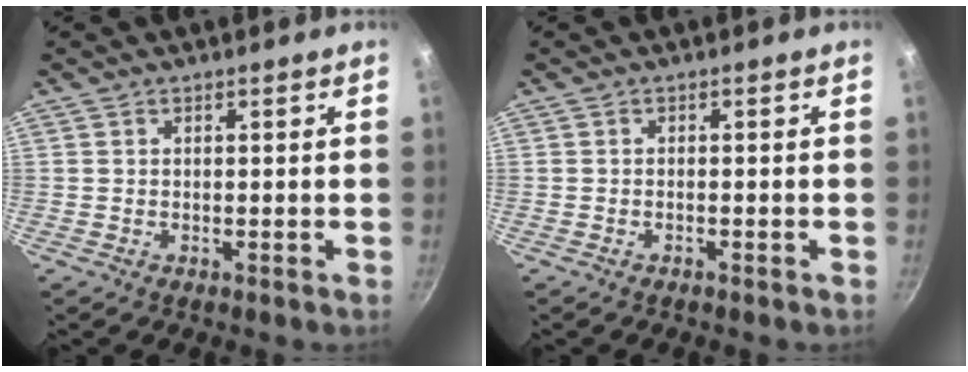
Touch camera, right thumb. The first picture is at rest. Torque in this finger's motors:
{"motor_torque": [-0.12, -0.01, -0.40, 0.02, -0.01]}